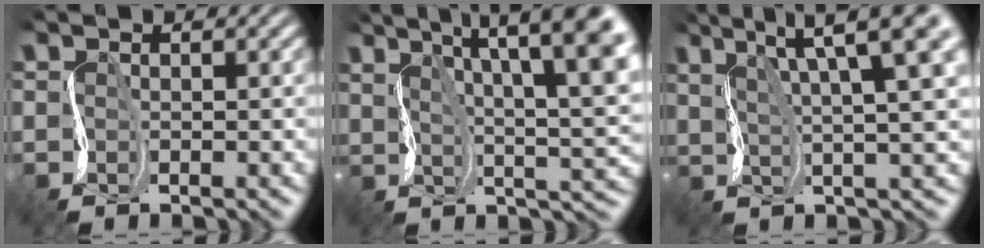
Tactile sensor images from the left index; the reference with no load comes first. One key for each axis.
{"total": 11.7, "fx": 5.2, "fy": 3.2, "fz": 10.0, "tx": -0.150, "ty": 0.013, "tz": 0.085}
{"total": 10.9, "fx": 5.5, "fy": 2.6, "fz": 9.0, "tx": -0.120, "ty": 0.027, "tz": 0.082}